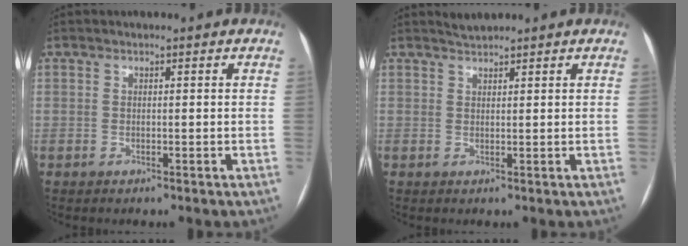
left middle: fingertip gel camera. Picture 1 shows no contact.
{"total": 1.4, "force": [1.4, 0.0, 0.1], "torque": [-0.006, 0.006, 0.029]}